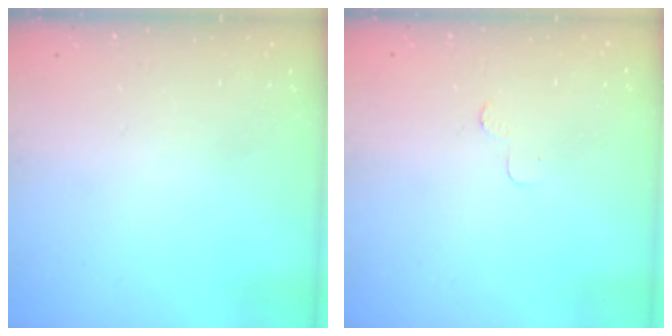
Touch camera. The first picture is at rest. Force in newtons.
{"total": 3.5, "press": 3.5, "slide": 0.3}